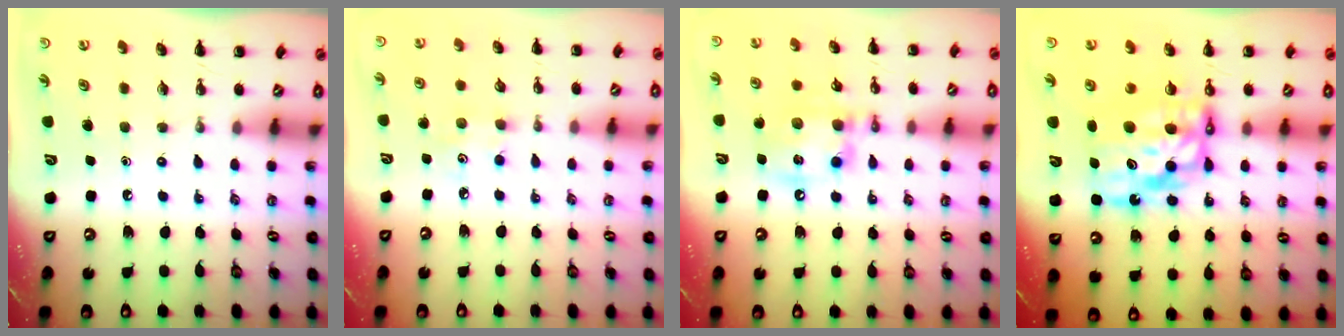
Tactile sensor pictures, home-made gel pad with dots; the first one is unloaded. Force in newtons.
{"total": 3.8, "press": 3.7, "slide": 0.8}
{"total": 13.5, "press": 13.3, "slide": 2.1}
{"total": 14.0, "press": 13.5, "slide": 3.8}